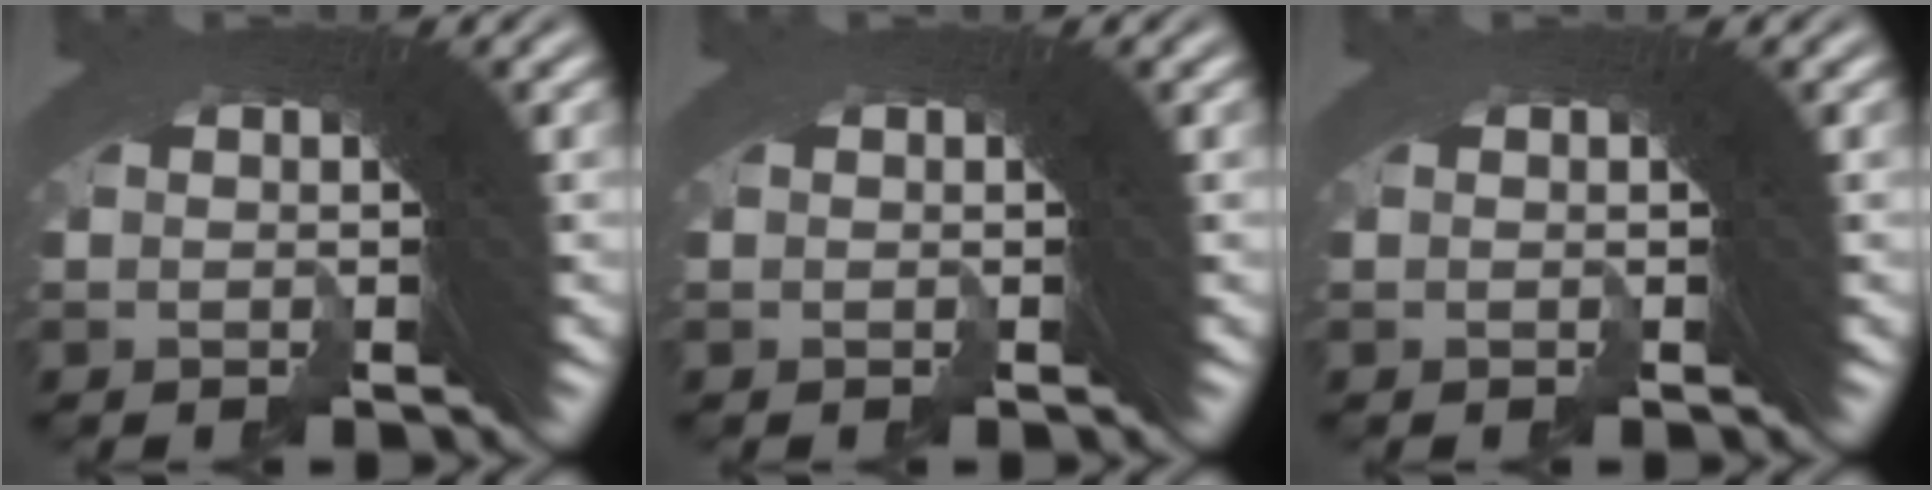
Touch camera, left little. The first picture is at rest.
{"total": 0.0}
{"total": 0.0}